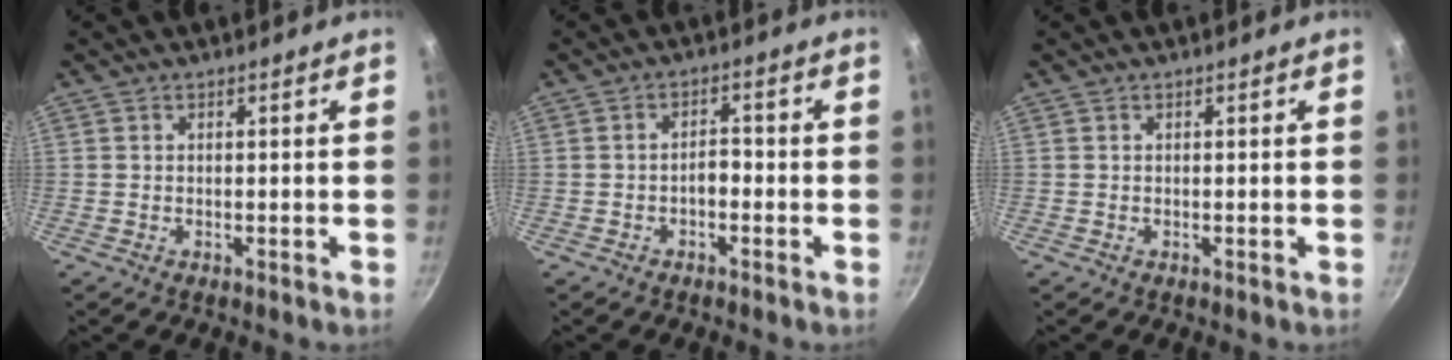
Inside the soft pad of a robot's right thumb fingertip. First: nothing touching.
{"total": 2.7, "force": [-1.2, 1.4, 1.9], "torque": [-0.016, 0.020, -0.020]}
{"total": 0.0}